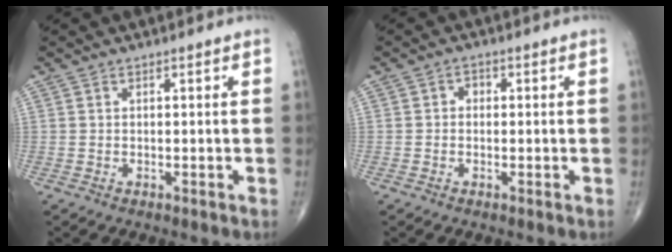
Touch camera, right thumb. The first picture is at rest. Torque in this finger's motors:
{"motor_torque": [-0.13, -0.13, 0.26, -0.01, 0.03]}